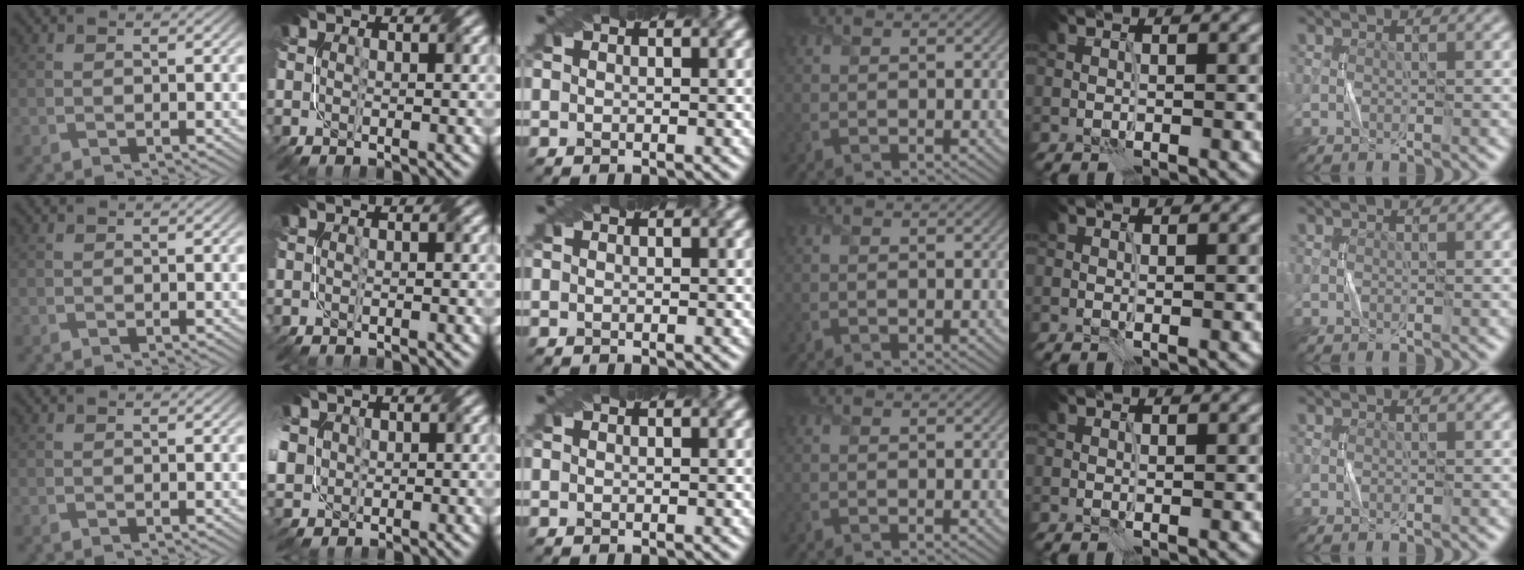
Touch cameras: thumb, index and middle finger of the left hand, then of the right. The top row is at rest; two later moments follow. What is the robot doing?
{"motion": "fold", "object": "napkin"}